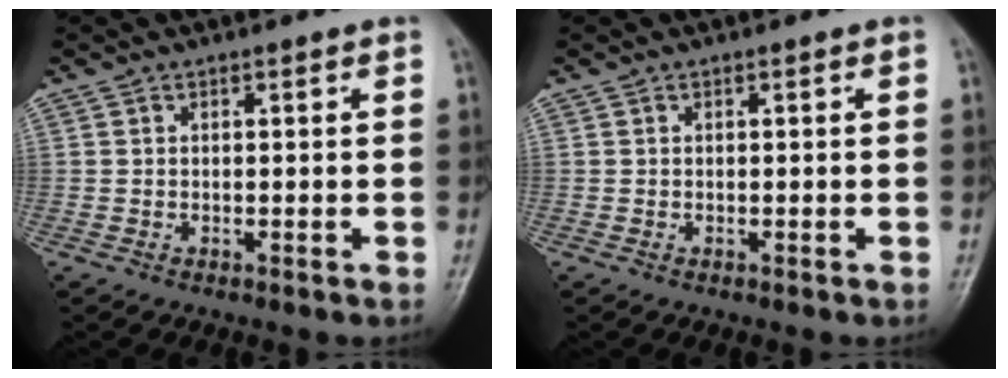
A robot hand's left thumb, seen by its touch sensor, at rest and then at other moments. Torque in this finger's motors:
{"motor_torque": [-0.10, -0.02, -0.05, 0.05, 0.00]}